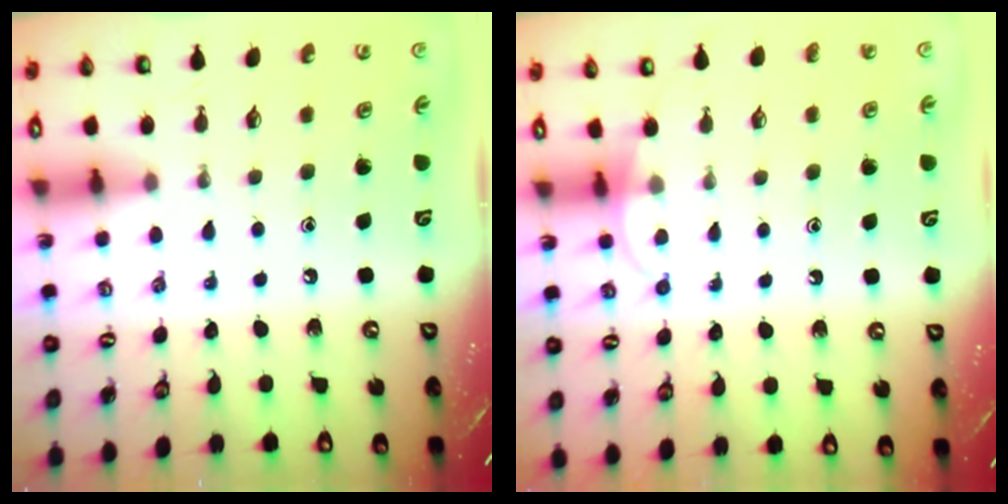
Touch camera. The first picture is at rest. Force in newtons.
{"total": 3.9, "press": 3.9, "slide": 0.3}